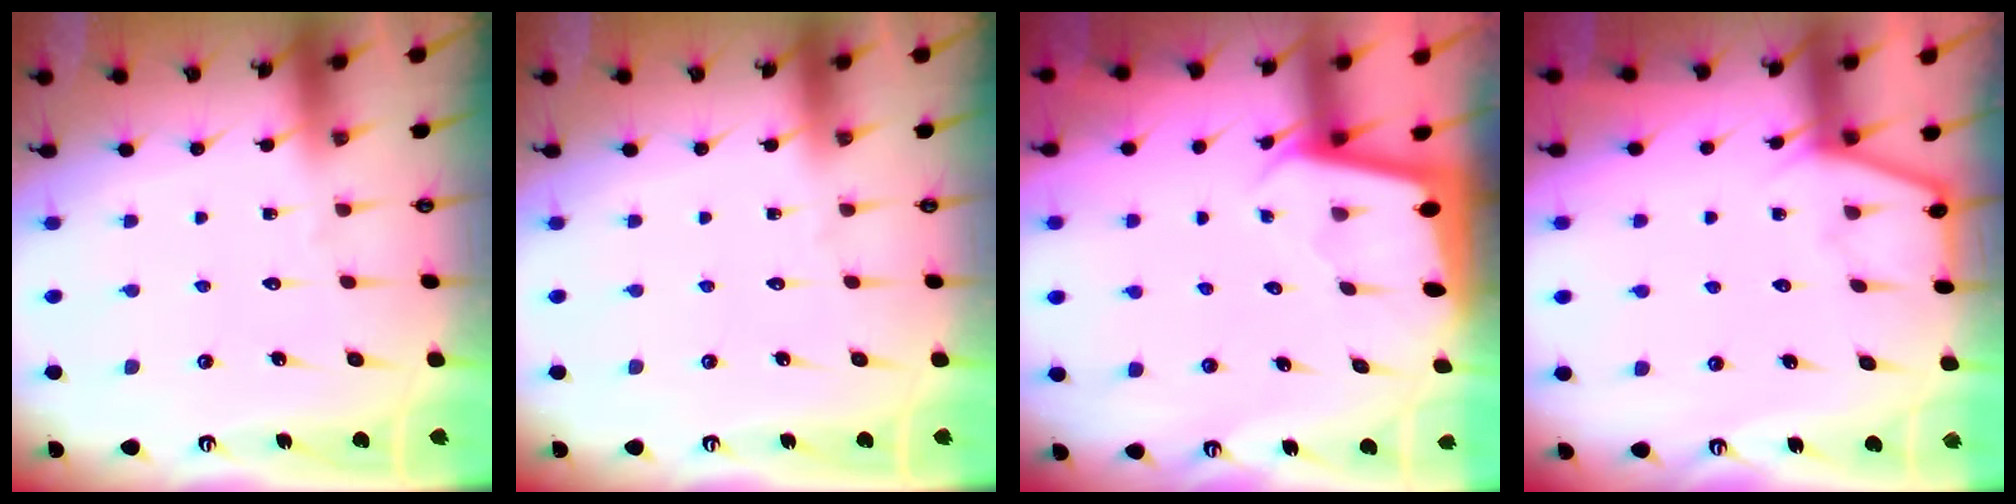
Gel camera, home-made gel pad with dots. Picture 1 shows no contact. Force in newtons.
{"total": 0.0}
{"total": 2.0, "press": 2.0, "slide": 0.1}
{"total": 5.5, "press": 5.5, "slide": 0.4}